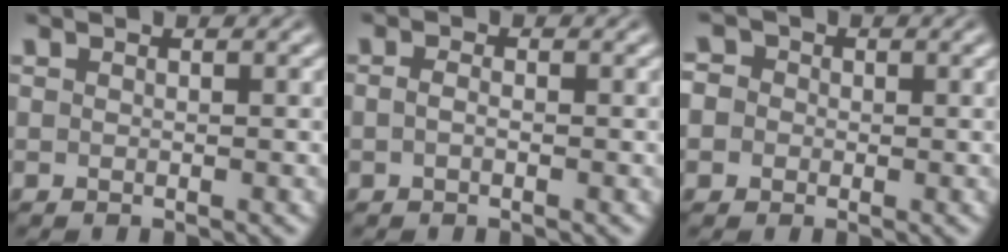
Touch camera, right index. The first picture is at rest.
{"total": 0.8, "force": [-0.4, 0.1, 0.7], "torque": [-0.015, -0.003, -0.005]}
{"total": 4.4, "force": [-0.1, 4.1, 1.5], "torque": [-0.036, -0.002, -0.012]}